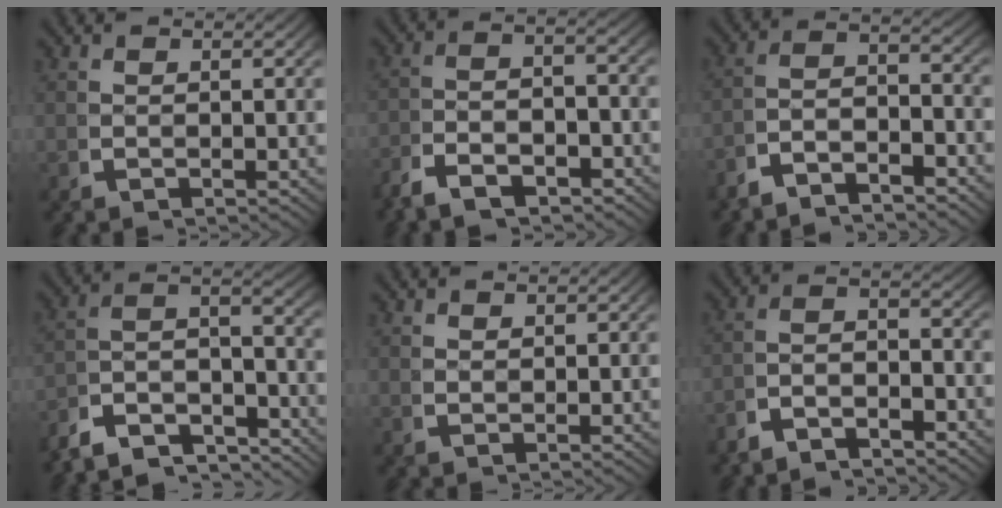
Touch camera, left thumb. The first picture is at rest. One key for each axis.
{"total": 3.9, "fx": -2.5, "fy": 1.5, "fz": 2.6, "tx": -0.046, "ty": -0.006, "tz": -0.045}
{"total": 4.8, "fx": -2.3, "fy": 2.6, "fz": 3.3, "tx": -0.053, "ty": -0.014, "tz": -0.046}
{"total": 10.6, "fx": -4.6, "fy": 6.7, "fz": 6.8, "tx": -0.131, "ty": -0.036, "tz": -0.073}
{"total": 1.3, "fx": 1.3, "fy": -0.1, "fz": 0.1, "tx": -0.001, "ty": 0.000, "tz": 0.031}
{"total": 3.4, "fx": -2.2, "fy": 1.6, "fz": 2.1, "tx": -0.034, "ty": -0.011, "tz": -0.044}